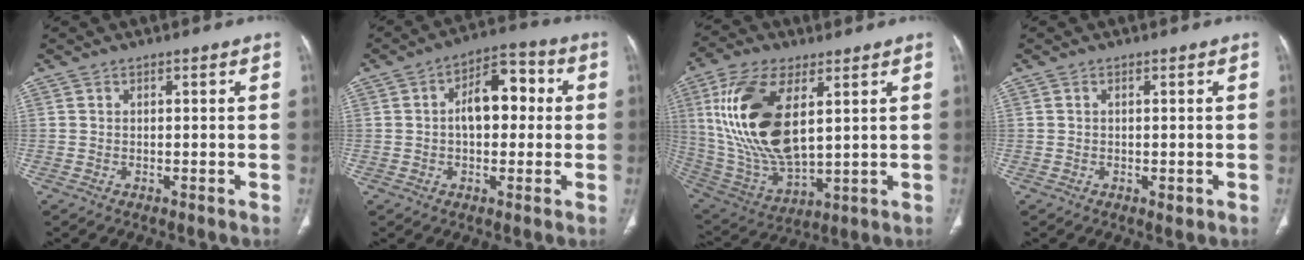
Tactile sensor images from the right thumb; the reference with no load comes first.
{"total": 10.3, "force": [0.8, 6.1, 8.2], "torque": [-0.105, 0.031, 0.007]}
{"total": 21.2, "force": [5.4, 10.3, 17.7], "torque": [-0.357, -0.026, 0.110]}
{"total": 1.5, "force": [-0.3, 0.8, 1.3], "torque": [-0.017, -0.002, -0.001]}